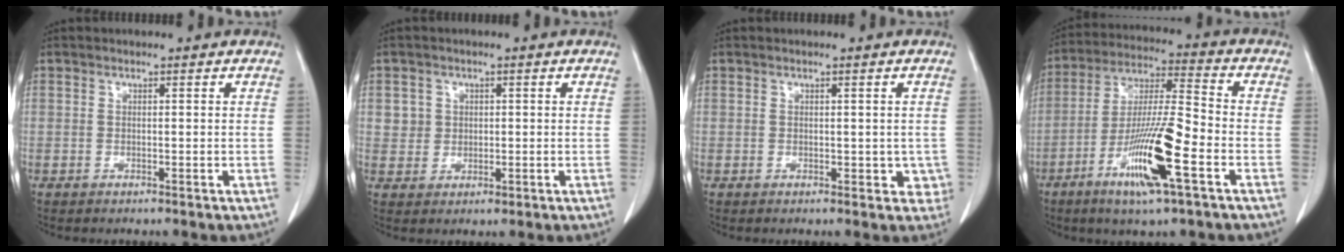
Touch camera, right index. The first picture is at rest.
{"total": 4.1, "force": [0.3, 3.9, 1.2], "torque": [-0.019, 0.007, 0.010]}
{"total": 2.8, "force": [-0.2, 2.1, 1.8], "torque": [-0.001, 0.004, 0.001]}
{"total": 14.6, "force": [-6.3, 0.9, 13.2], "torque": [-0.256, -0.017, -0.115]}